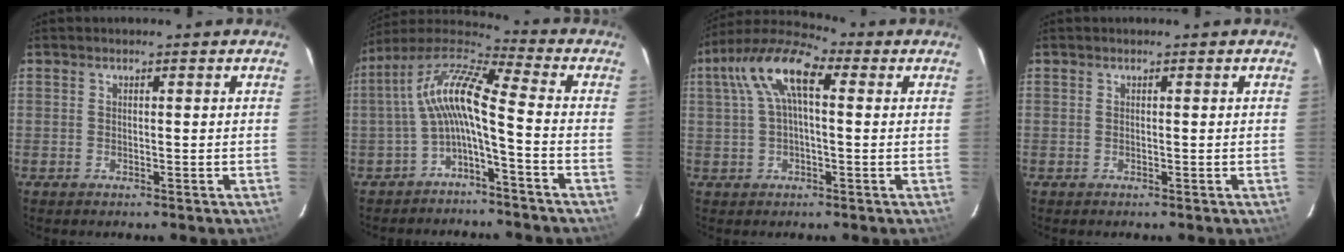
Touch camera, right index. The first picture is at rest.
{"total": 10.9, "force": [-2.1, 1.5, 10.6], "torque": [-0.221, 0.022, -0.047]}
{"total": 10.7, "force": [2.7, 4.4, 9.4], "torque": [-0.184, 0.034, 0.041]}
{"total": 0.0}